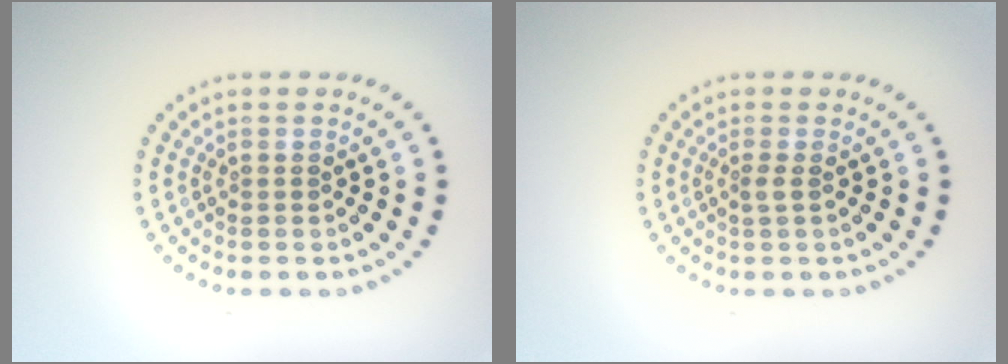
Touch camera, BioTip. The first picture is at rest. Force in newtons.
{"total": 0.8, "press": 0.6, "slide": 0.6}